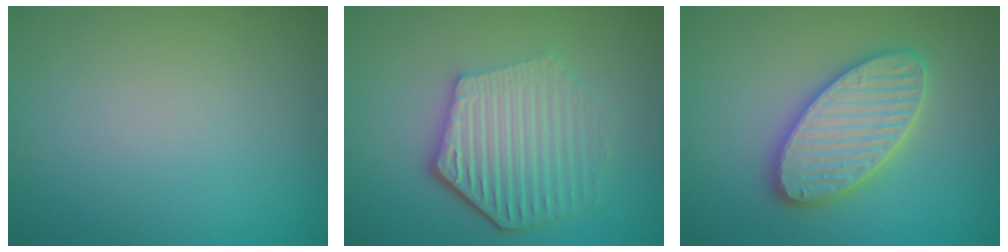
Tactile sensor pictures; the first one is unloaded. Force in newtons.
{"total": 6.1, "press": 4.6, "slide": 4.0}
{"total": 5.8, "press": 5.8, "slide": 0.5}